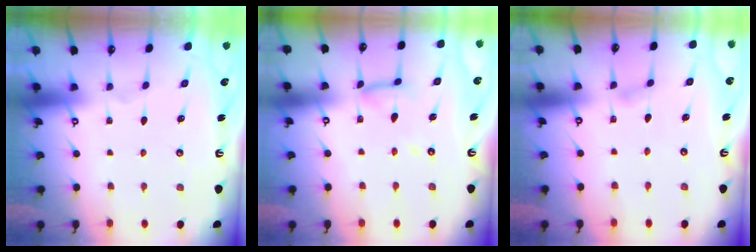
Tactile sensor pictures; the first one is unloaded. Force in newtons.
{"total": 11.1, "press": 11.1, "slide": 0.9}
{"total": 3.7, "press": 3.7, "slide": 0.4}